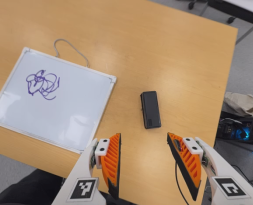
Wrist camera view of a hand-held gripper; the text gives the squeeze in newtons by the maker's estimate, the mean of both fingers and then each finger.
{"total": 0.0}